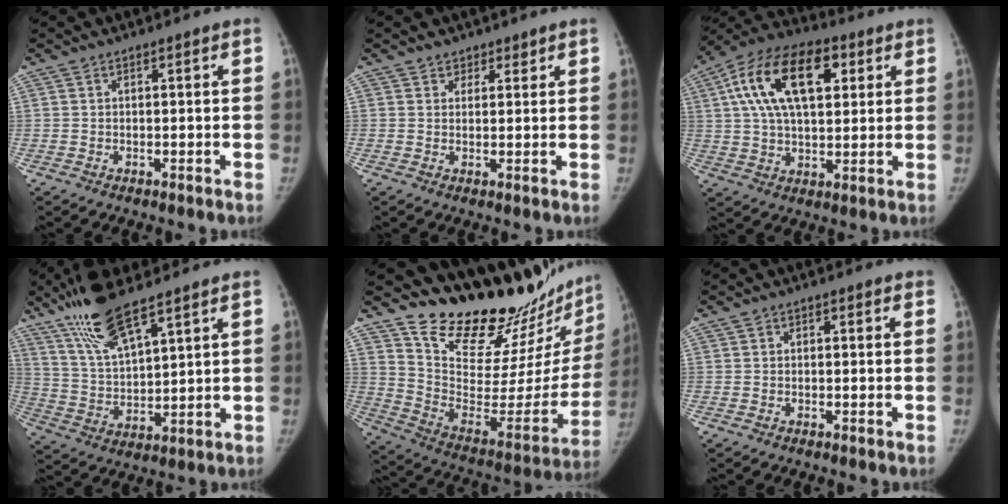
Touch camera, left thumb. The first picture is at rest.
{"total": 2.2, "force": [1.7, 1.3, -0.1], "torque": [0.021, -0.009, 0.023]}
{"total": 19.8, "force": [6.1, 11.1, 15.2], "torque": [-0.247, 0.008, 0.091]}
{"total": 12.7, "force": [9.2, 2.6, 8.3], "torque": [-0.162, -0.040, 0.190]}
{"total": 28.8, "force": [25.9, 7.8, 10.1], "torque": [-0.121, -0.202, 0.376]}
{"total": 0.5, "force": [0.1, 0.4, 0.2], "torque": [0.007, -0.006, -0.007]}